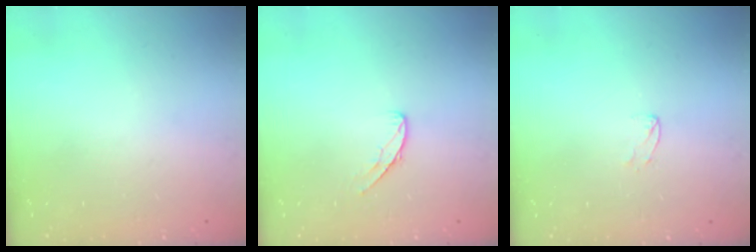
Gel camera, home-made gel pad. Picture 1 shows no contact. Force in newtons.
{"total": 4.7, "press": 4.6, "slide": 0.4}
{"total": 3.5, "press": 3.5, "slide": 0.4}